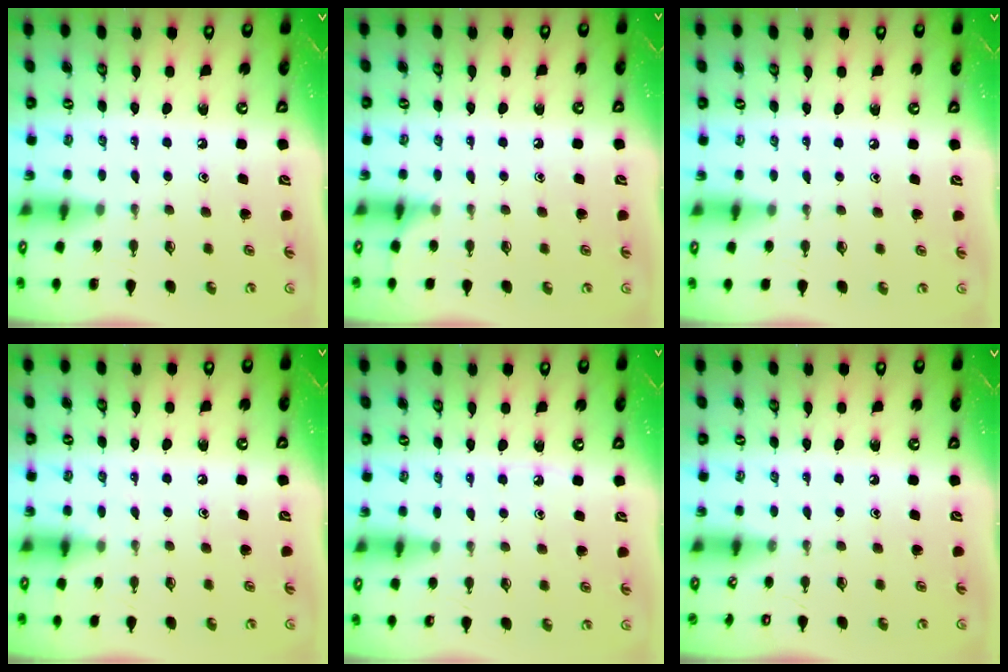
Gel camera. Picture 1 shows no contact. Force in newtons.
{"total": 4.5, "press": 4.4, "slide": 0.6}
{"total": 0.0}
{"total": 5.3, "press": 5.2, "slide": 0.7}
{"total": 4.5, "press": 4.5, "slide": 0.6}
{"total": 0.0}